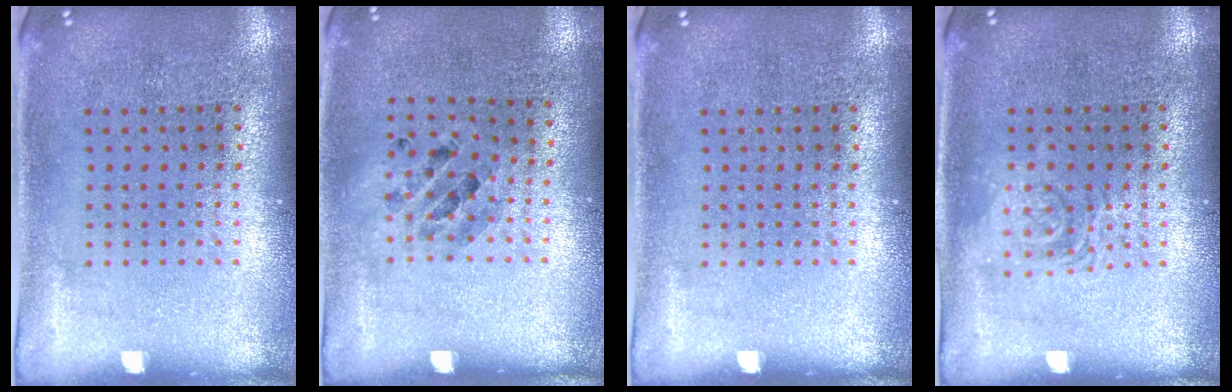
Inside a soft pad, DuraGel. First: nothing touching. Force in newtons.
{"total": 0.8, "press": 0.8, "slide": 0.1}
{"total": 0.0}
{"total": 1.1, "press": 1.1, "slide": 0.2}